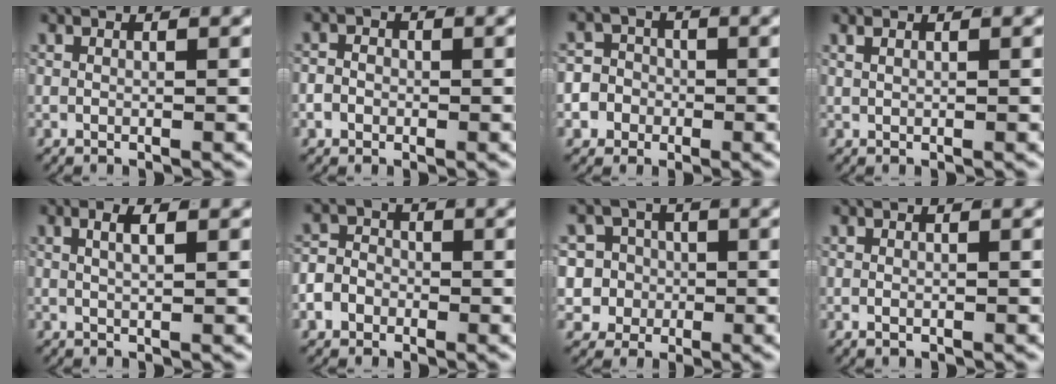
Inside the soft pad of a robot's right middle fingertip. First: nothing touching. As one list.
[{"total": 2.1, "force": [-0.6, 1.9, 0.7], "torque": [-0.012, 0.001, -0.015]}, {"total": 9.1, "force": [-2.4, 8.4, 2.3], "torque": [-0.056, -0.024, -0.052]}, {"total": 0.8, "force": [0.7, 0.0, 0.4], "torque": [-0.006, 0.001, 0.016]}, {"total": 1.9, "force": [0.6, 0.3, 1.8], "torque": [-0.022, 0.004, 0.010]}, {"total": 4.1, "force": [-1.3, 3.6, 1.5], "torque": [-0.024, -0.002, -0.029]}, {"total": 11.3, "force": [-2.4, 10.7, 2.9], "torque": [-0.099, -0.045, -0.046]}, {"total": 0.6, "force": [-0.3, 0.4, 0.4], "torque": [-0.012, -0.003, -0.001]}]